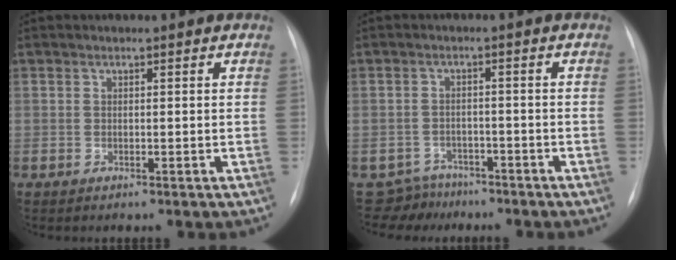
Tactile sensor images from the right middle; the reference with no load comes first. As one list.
[{"total": 4.5, "force": [-3.8, 2.1, -1.3], "torque": [0.022, 0.009, -0.064]}]